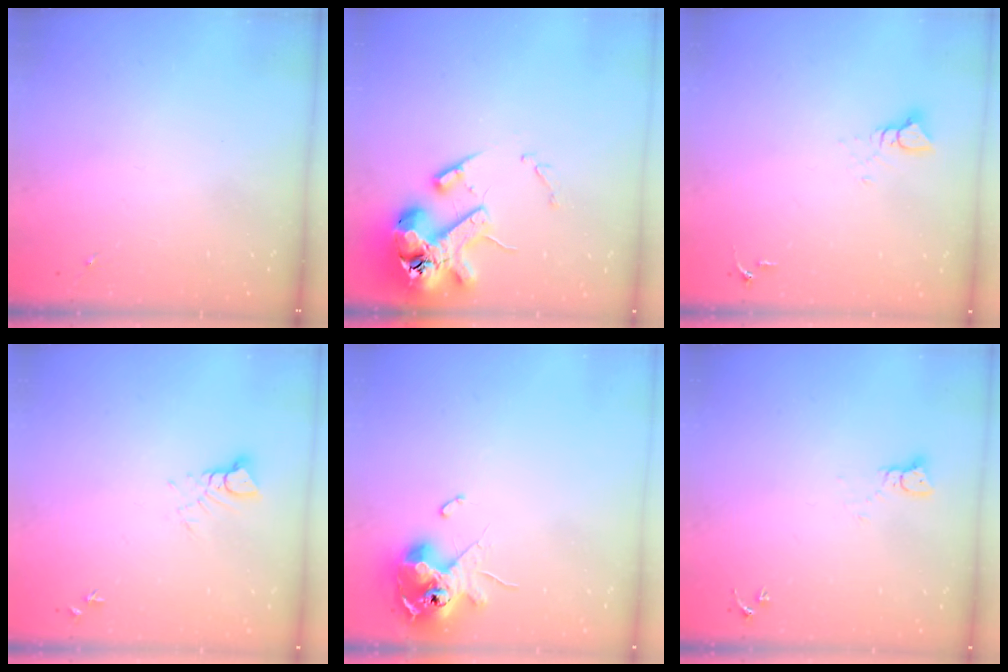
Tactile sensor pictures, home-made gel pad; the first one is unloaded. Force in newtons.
{"total": 14.5, "press": 14.3, "slide": 2.0}
{"total": 3.3, "press": 3.3, "slide": 0.3}
{"total": 4.1, "press": 4.1, "slide": 0.2}
{"total": 11.6, "press": 11.4, "slide": 2.1}
{"total": 3.3, "press": 3.3, "slide": 0.1}